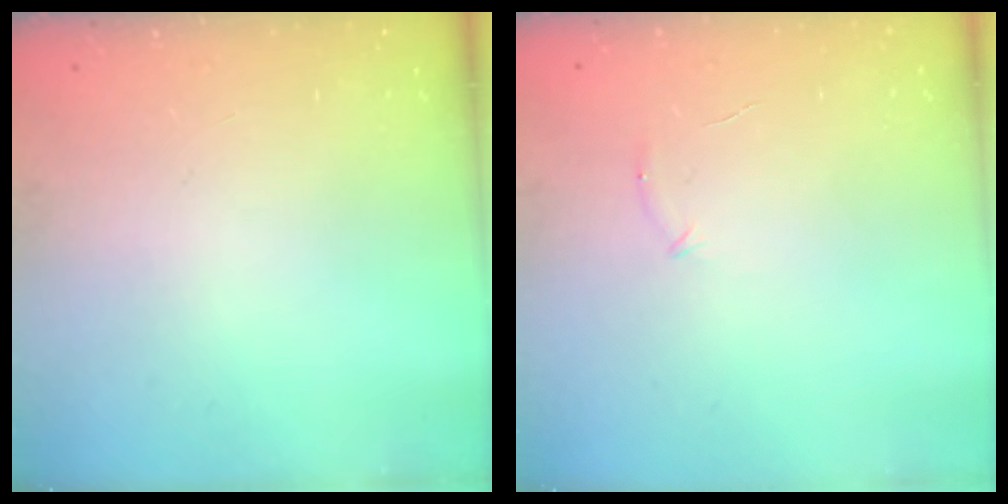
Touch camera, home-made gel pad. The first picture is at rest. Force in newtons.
{"total": 4.7, "press": 4.5, "slide": 1.3}